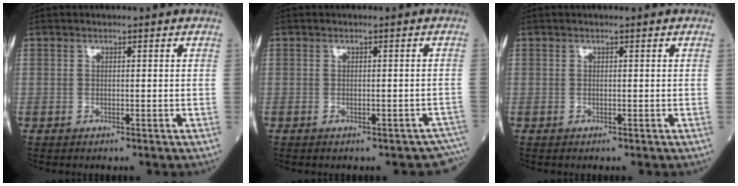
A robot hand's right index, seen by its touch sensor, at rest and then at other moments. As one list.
[{"total": 3.4, "force": [-2.5, 1.8, 1.5], "torque": [-0.001, 0.011, -0.029]}, {"total": 0.0}]